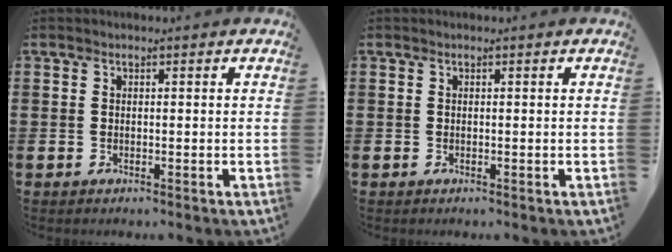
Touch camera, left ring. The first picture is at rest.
{"total": 0.0}